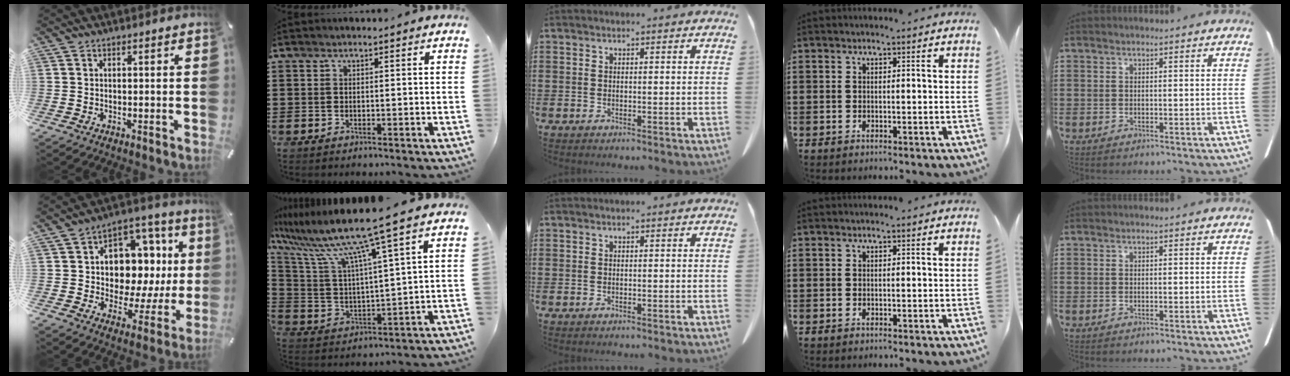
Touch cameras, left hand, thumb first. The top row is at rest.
{"thumb": {"total": 13.6, "force": [3.7, 10.4, 7.9], "torque": [-0.104, -0.041, 0.067]}, "index": {"total": 10.8, "force": [8.2, -0.4, 7.0], "torque": [-0.171, -0.050, 0.129]}}